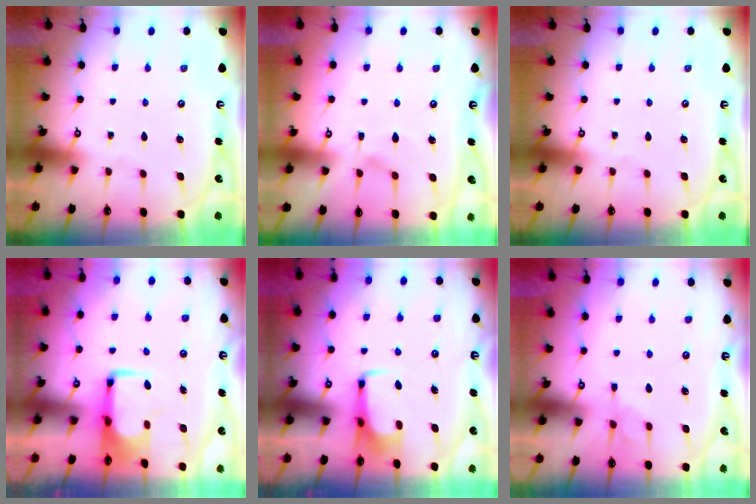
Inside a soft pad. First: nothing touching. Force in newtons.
{"total": 5.1, "press": 5.1, "slide": 0.5}
{"total": 0.0}
{"total": 1.0, "press": 0.8, "slide": 0.6}
{"total": 2.9, "press": 2.9, "slide": 0.4}
{"total": 1.7, "press": 1.3, "slide": 1.1}